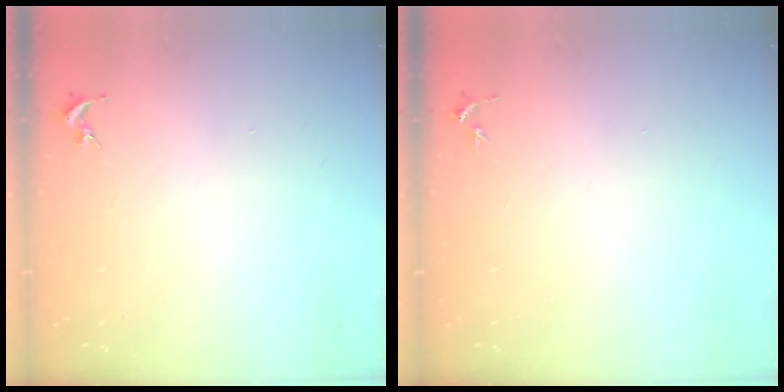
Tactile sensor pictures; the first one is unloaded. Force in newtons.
{"total": 2.6, "press": 2.5, "slide": 0.3}